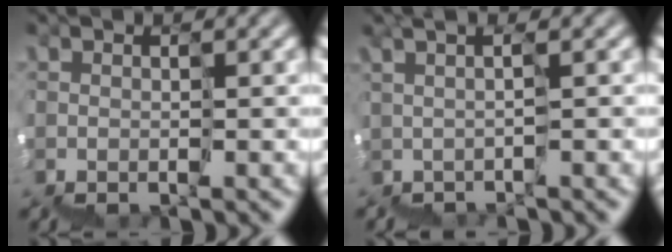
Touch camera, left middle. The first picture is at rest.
{"total": 1.5, "force": [1.1, -1.1, -0.2], "torque": [0.002, 0.009, 0.015]}